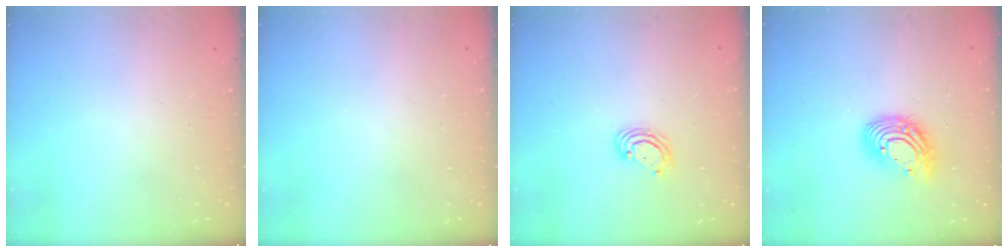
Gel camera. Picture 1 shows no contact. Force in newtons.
{"total": 0.0}
{"total": 4.9, "press": 4.9, "slide": 0.4}
{"total": 13.9, "press": 13.9, "slide": 1.2}